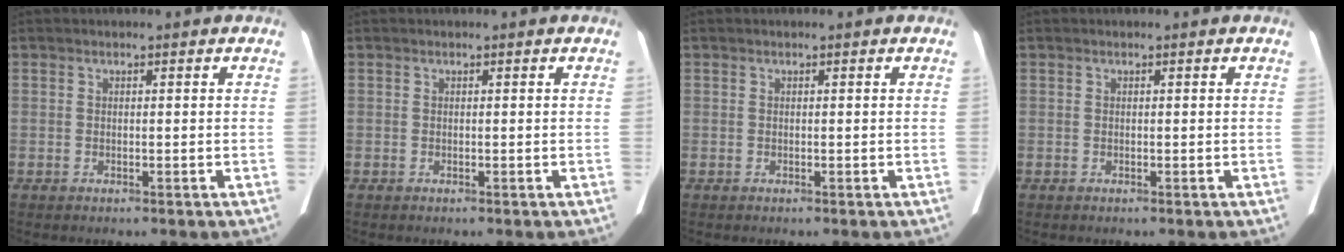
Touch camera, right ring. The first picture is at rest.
{"total": 0.0}
{"total": 0.0}
{"total": 0.0}